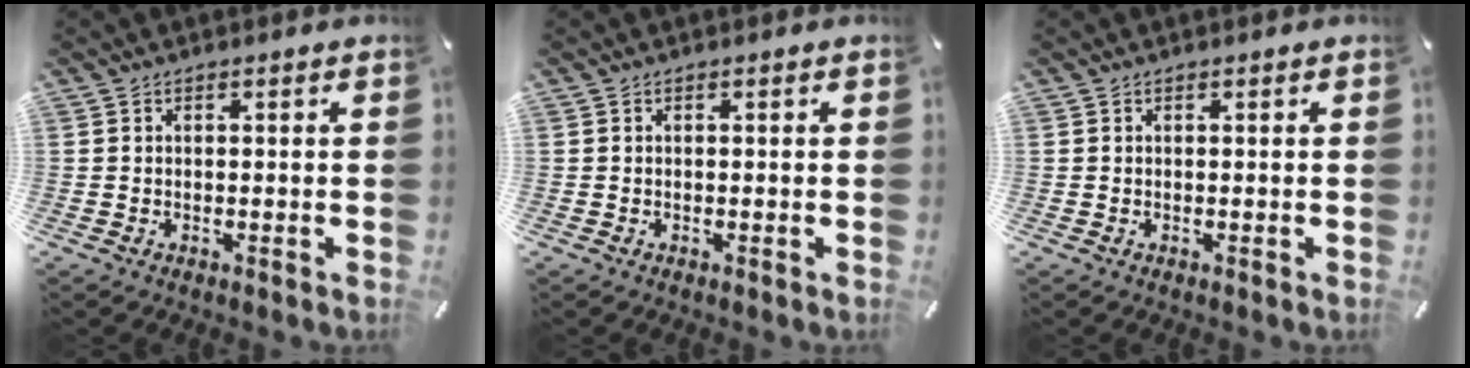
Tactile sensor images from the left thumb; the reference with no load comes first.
{"total": 0.0}
{"total": 0.0}